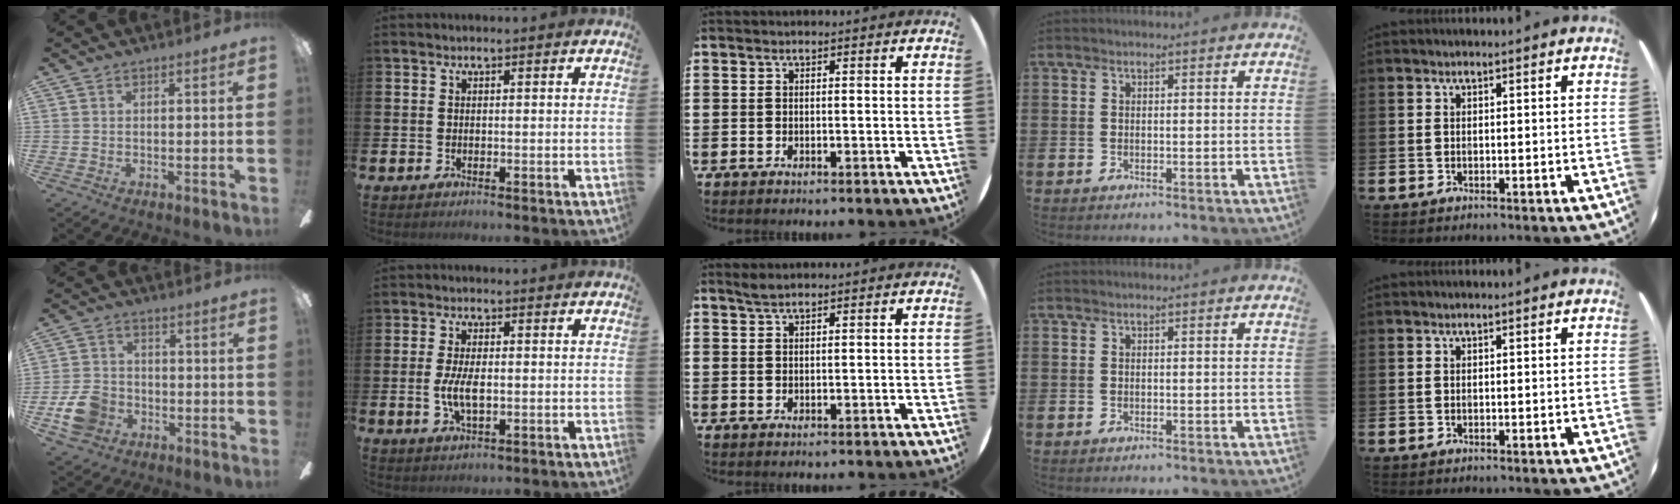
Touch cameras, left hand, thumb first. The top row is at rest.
{"thumb": {"total": 9.1, "force": [-3.6, 7.1, 4.4], "torque": [-0.102, 0.024, -0.066]}, "index": {"total": 4.7, "force": [-0.3, 2.1, 4.2], "torque": [-0.079, 0.000, -0.008]}, "middle": {"total": 1.3, "force": [1.2, 0.1, 0.5], "torque": [-0.012, 0.002, 0.021]}}